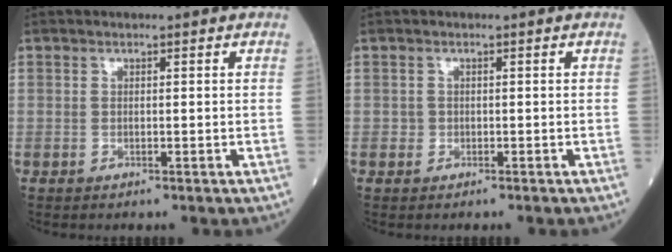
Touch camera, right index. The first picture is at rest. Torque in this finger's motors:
{"motor_torque": [-0.02, -0.07, 0.12, -0.01]}